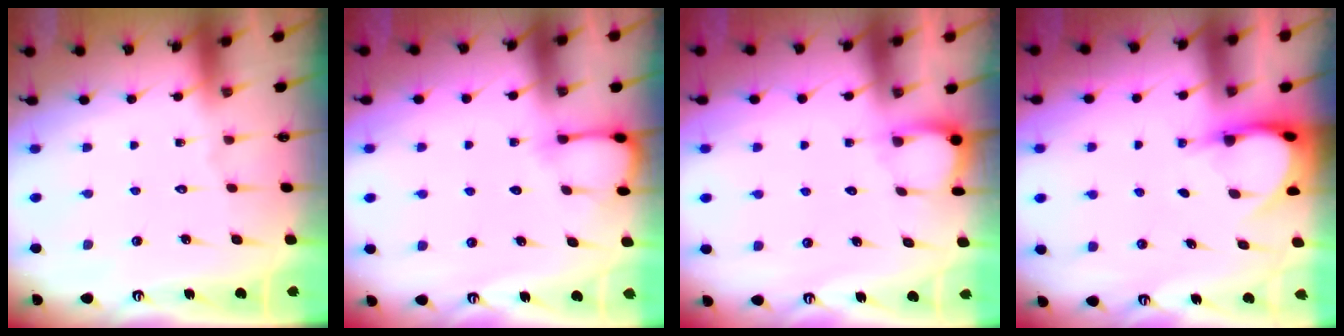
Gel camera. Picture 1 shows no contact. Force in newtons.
{"total": 4.8, "press": 4.8, "slide": 0.5}
{"total": 1.9, "press": 1.9, "slide": 0.2}
{"total": 3.9, "press": 3.9, "slide": 0.3}